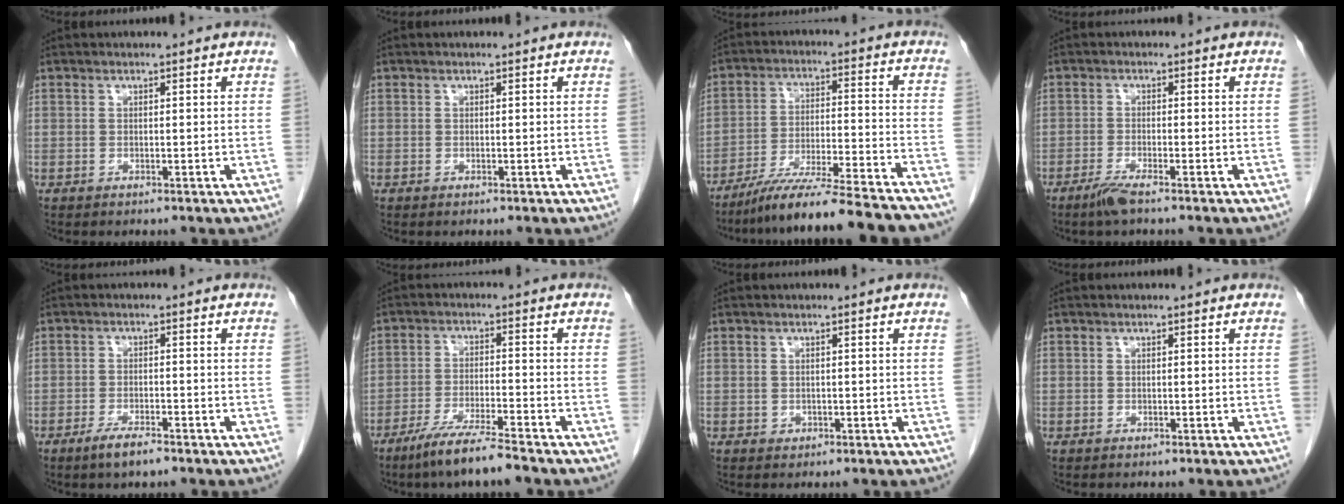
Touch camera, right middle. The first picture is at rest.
{"total": 0.0}
{"total": 18.6, "force": [-16.3, -0.1, 8.9], "torque": [-0.128, -0.022, -0.255]}
{"total": 2.8, "force": [-2.1, -0.1, 1.9], "torque": [-0.044, -0.006, -0.045]}
{"total": 3.7, "force": [-2.7, 0.6, 2.4], "torque": [-0.049, -0.003, -0.047]}
{"total": 7.9, "force": [-6.1, 0.0, 5.1], "torque": [-0.094, -0.023, -0.112]}
{"total": 0.6, "force": [-0.1, 0.6, 0.2], "torque": [-0.002, 0.003, 0.001]}
{"total": 0.0}